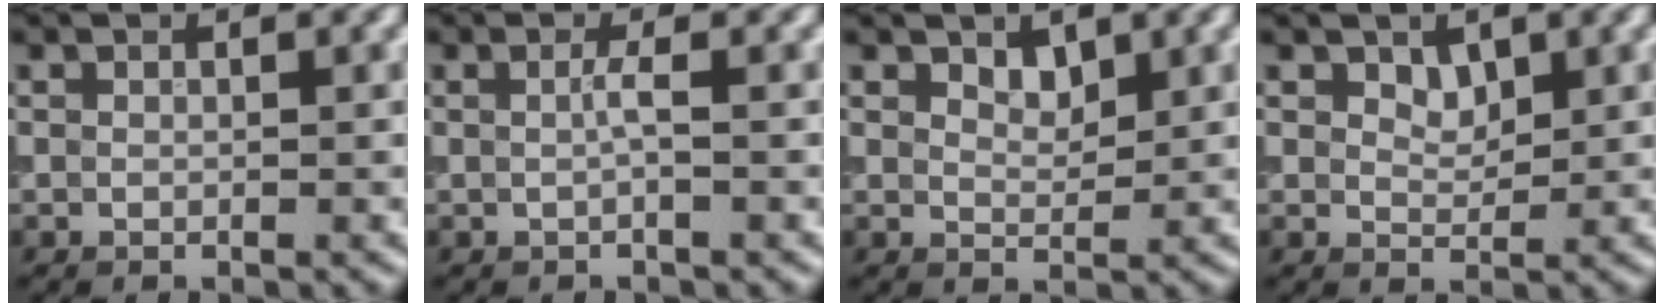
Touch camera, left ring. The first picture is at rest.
{"total": 1.0, "force": [0.0, 0.0, 1.0], "torque": [-0.022, -0.001, -0.001]}
{"total": 1.4, "force": [1.0, 0.7, 0.7], "torque": [-0.012, -0.003, 0.019]}
{"total": 1.4, "force": [0.8, 0.8, 0.7], "torque": [-0.011, -0.003, 0.016]}